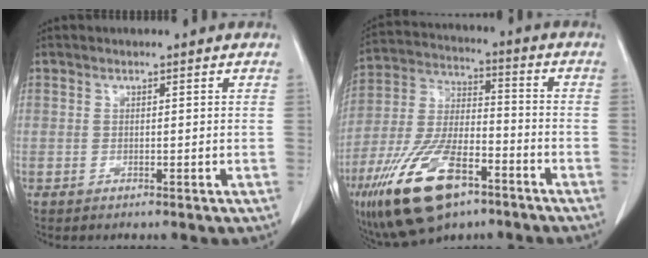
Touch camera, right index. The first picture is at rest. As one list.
[{"total": 17.6, "force": [-10.0, 7.2, 12.6], "torque": [-0.270, -0.010, -0.178]}]